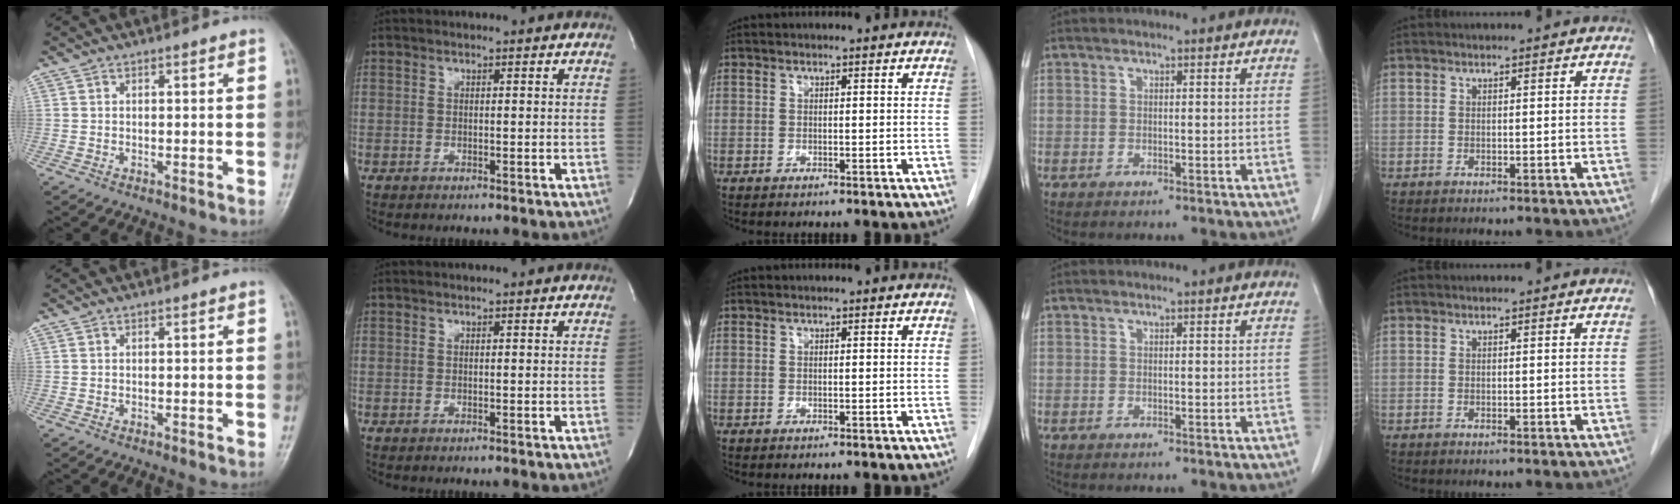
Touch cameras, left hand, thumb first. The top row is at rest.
{}